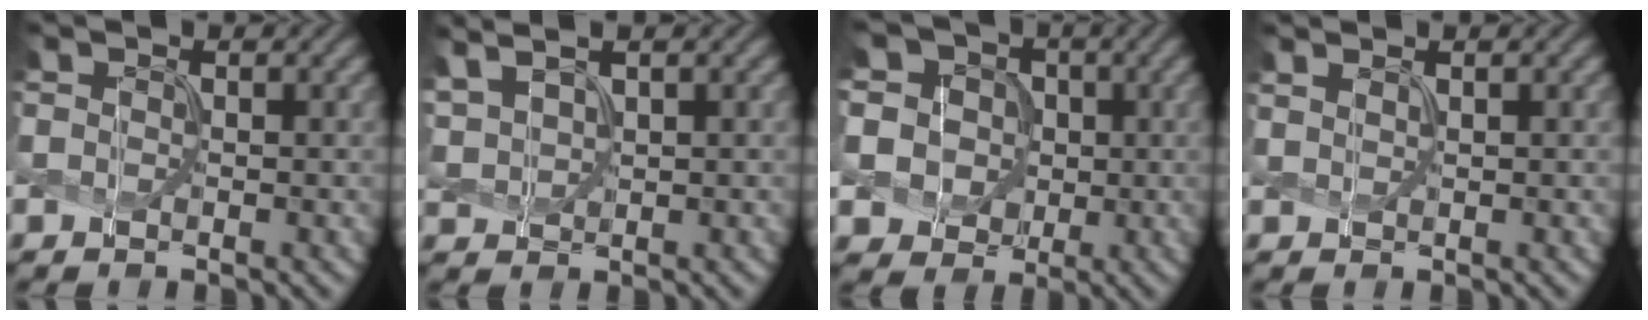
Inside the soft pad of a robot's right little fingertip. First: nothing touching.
{"total": 4.2, "force": [2.8, 1.8, 2.6], "torque": [-0.079, 0.019, 0.057]}
{"total": 8.9, "force": [2.5, 7.9, 3.4], "torque": [-0.089, 0.026, 0.030]}
{"total": 1.4, "force": [1.0, 0.4, 0.9], "torque": [-0.011, -0.003, 0.011]}